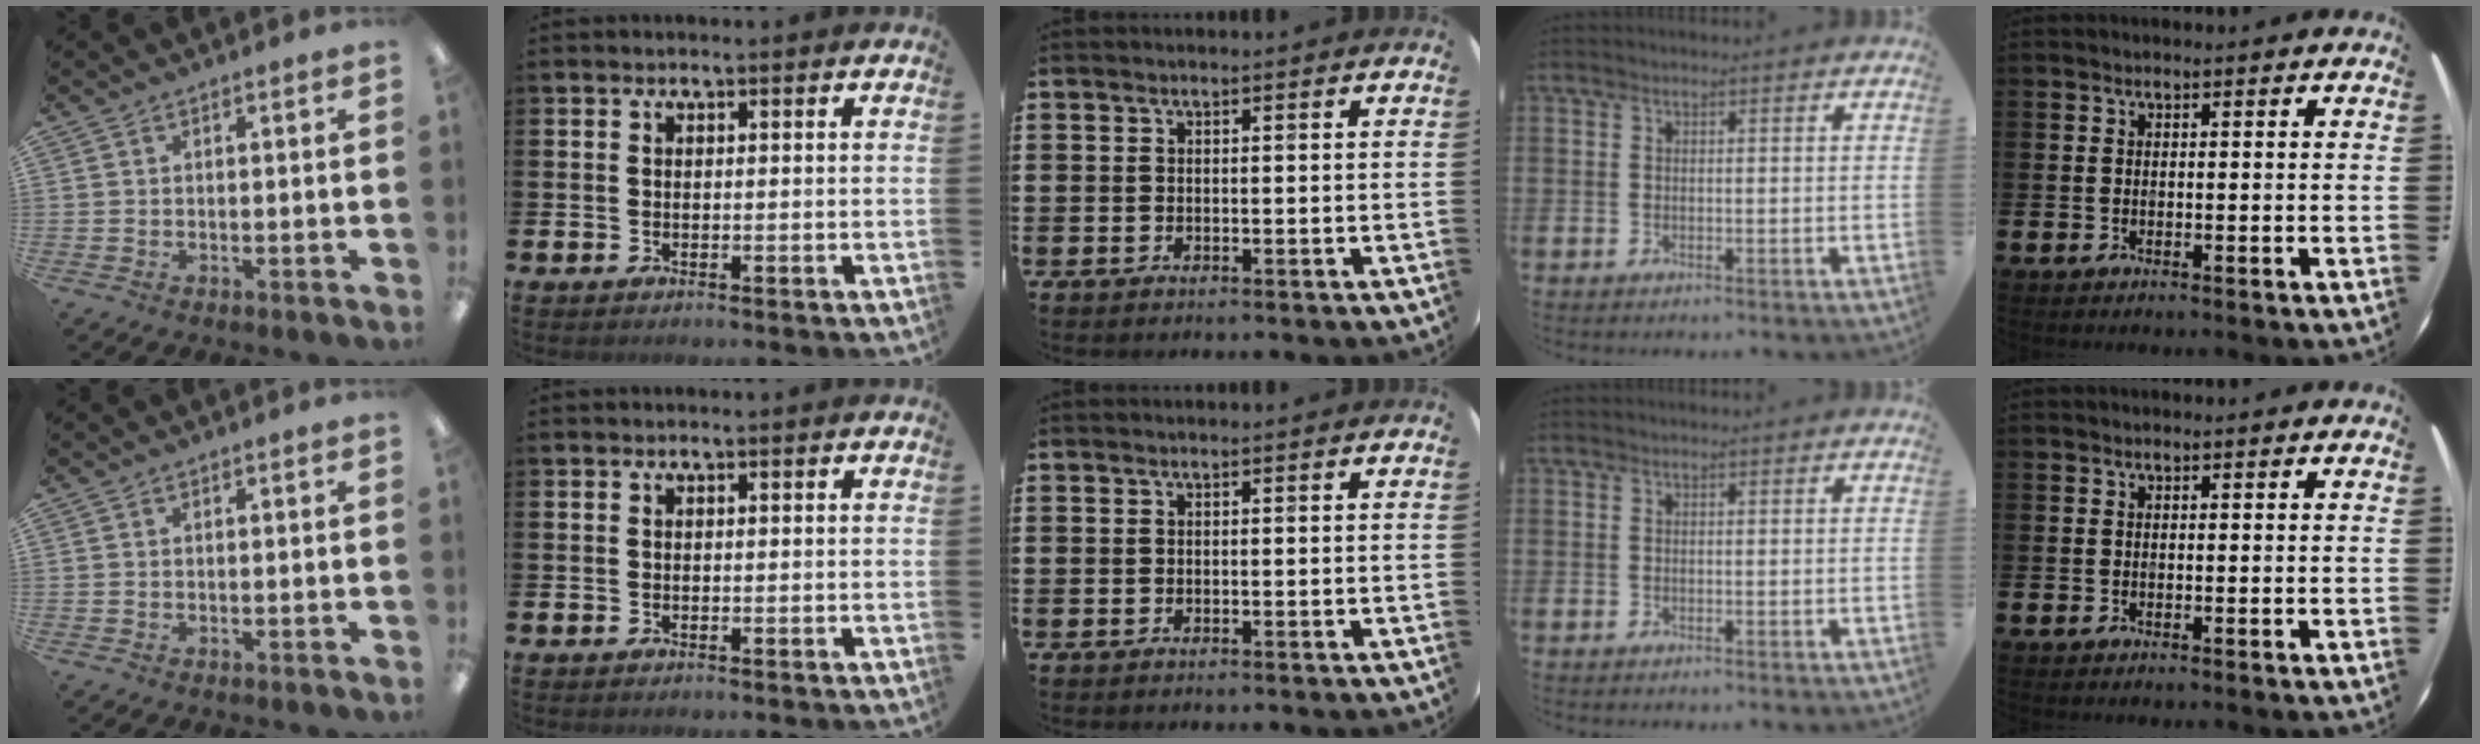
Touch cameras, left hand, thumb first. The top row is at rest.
{}